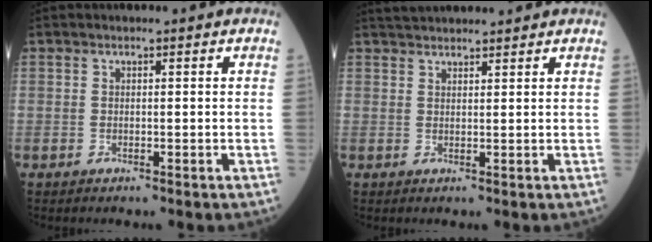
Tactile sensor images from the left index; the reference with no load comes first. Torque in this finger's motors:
{"motor_torque": [-0.19, -0.36, 0.09, 0.07]}